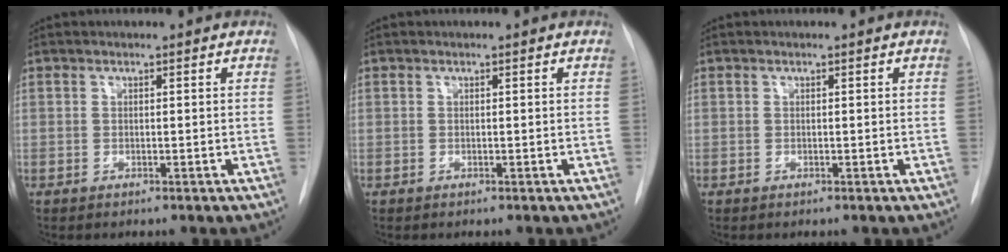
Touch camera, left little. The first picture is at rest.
{"total": 0.0}
{"total": 0.0}